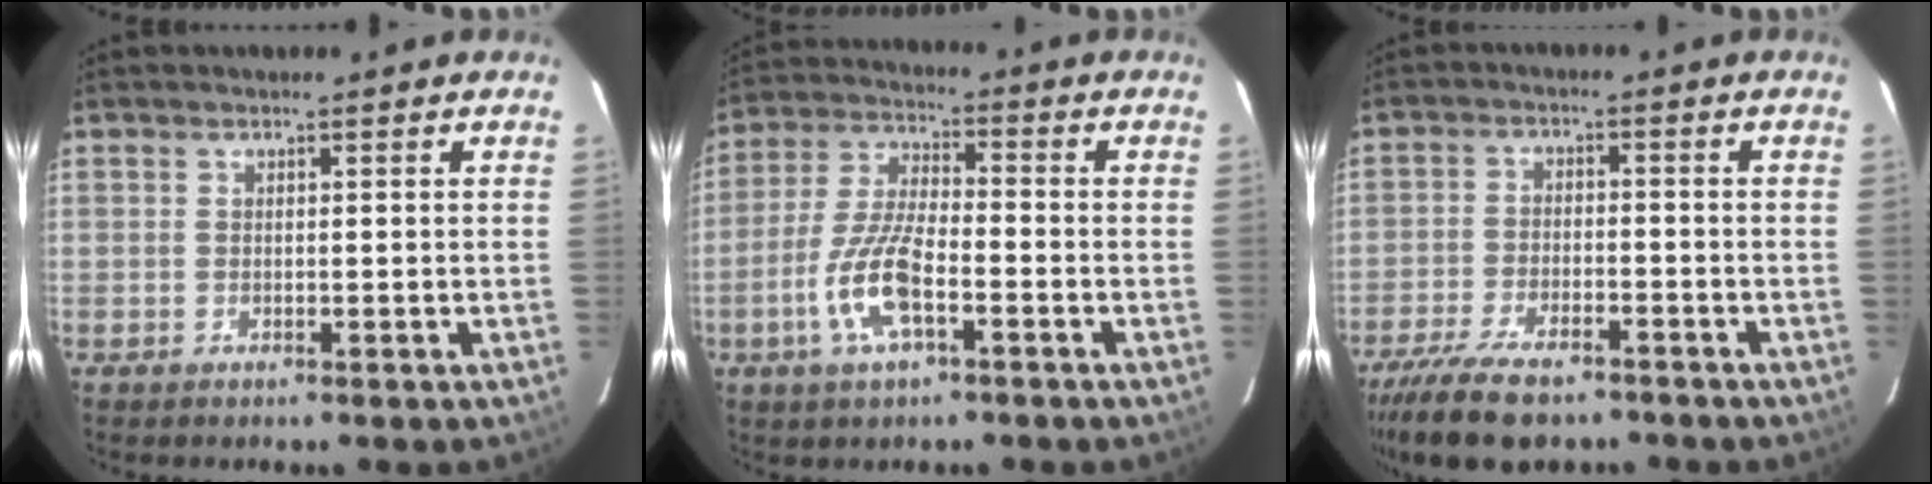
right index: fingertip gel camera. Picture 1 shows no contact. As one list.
[{"total": 11.0, "force": [-4.5, 3.4, 9.4], "torque": [-0.201, -0.001, -0.089]}, {"total": 13.1, "force": [-10.2, 4.7, 6.8], "torque": [-0.160, -0.028, -0.176]}]